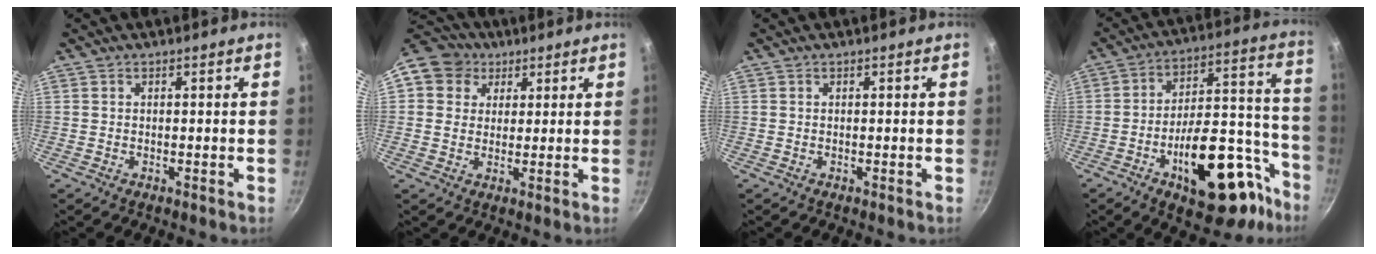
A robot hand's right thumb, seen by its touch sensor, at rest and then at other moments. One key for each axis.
{"total": 10.2, "fx": 4.1, "fy": 8.7, "fz": 3.3, "tx": -0.042, "ty": 0.012, "tz": 0.057}
{"total": 0.0}
{"total": 25.5, "fx": -12.8, "fy": 12.1, "fz": 18.5, "tx": -0.198, "ty": 0.093, "tz": -0.178}